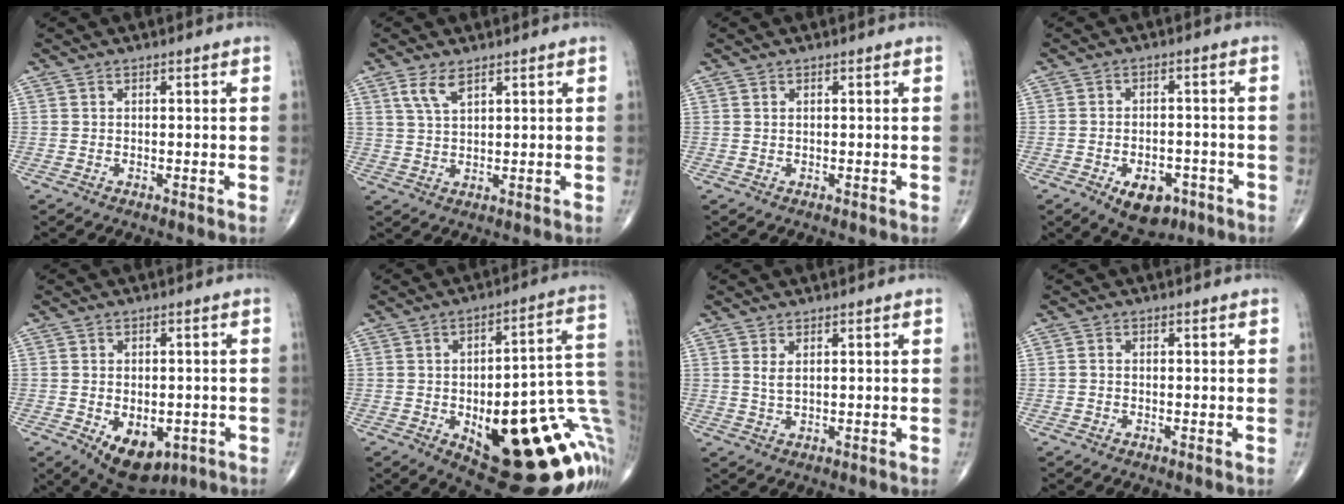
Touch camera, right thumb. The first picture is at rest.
{"total": 4.3, "force": [2.6, 1.7, 3.0], "torque": [-0.062, -0.006, 0.057]}
{"total": 0.0}
{"total": 8.3, "force": [-4.2, 4.9, 5.2], "torque": [-0.058, 0.019, -0.053]}
{"total": 10.6, "force": [-3.9, 6.4, 7.5], "torque": [-0.089, 0.001, -0.042]}
{"total": 28.8, "force": [-6.4, 10.7, 26.0], "torque": [-0.259, 0.025, -0.065]}
{"total": 1.8, "force": [0.7, 0.6, 1.5], "torque": [-0.030, -0.005, 0.020]}
{"total": 0.8, "force": [-0.2, 0.6, 0.5], "torque": [-0.007, 0.001, -0.007]}